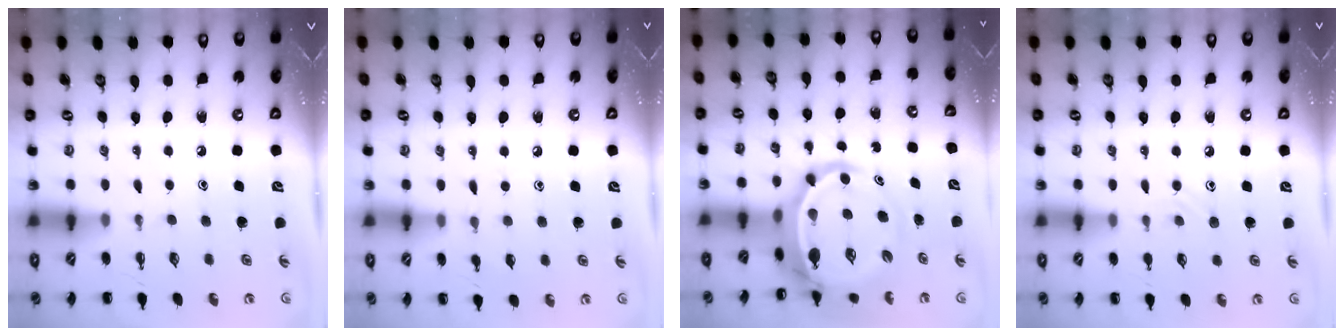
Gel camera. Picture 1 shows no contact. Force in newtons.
{"total": 6.4, "press": 6.1, "slide": 1.9}
{"total": 8.5, "press": 8.1, "slide": 2.5}
{"total": 6.4, "press": 6.2, "slide": 1.8}